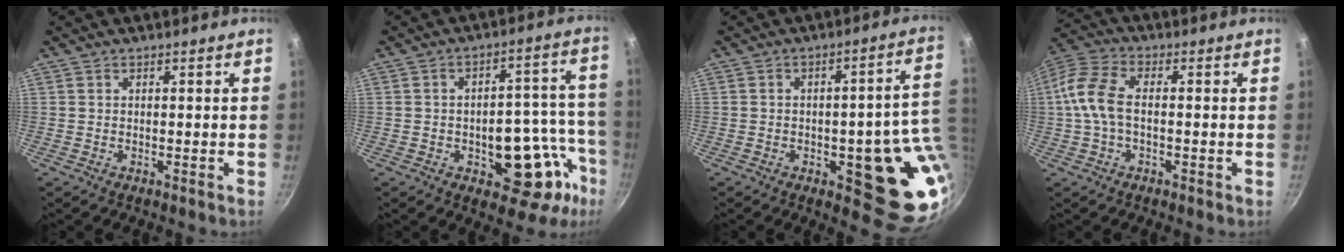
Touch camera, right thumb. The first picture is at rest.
{"total": 17.9, "force": [-6.3, 10.2, 13.3], "torque": [-0.096, 0.048, -0.074]}
{"total": 17.1, "force": [-1.8, 6.6, 15.6], "torque": [-0.129, -0.003, -0.021]}
{"total": 9.2, "force": [-0.5, 5.2, 7.6], "torque": [-0.161, 0.027, -0.025]}